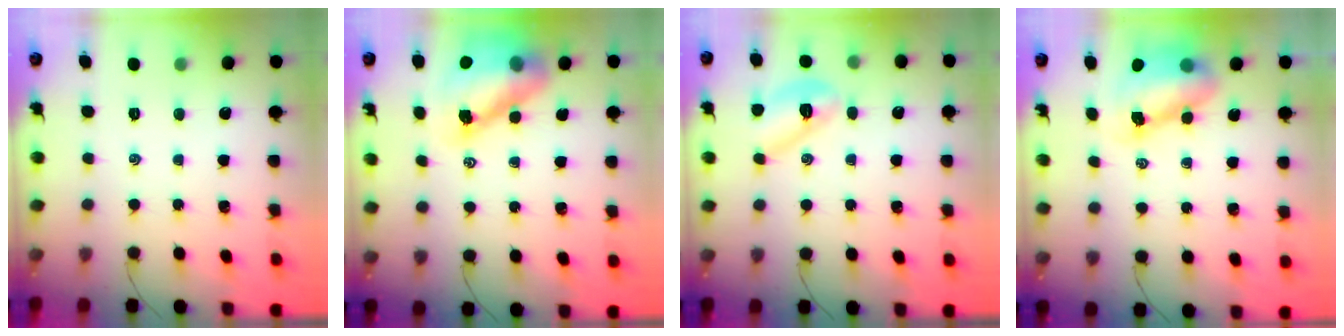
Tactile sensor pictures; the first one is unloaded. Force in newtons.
{"total": 13.1, "press": 12.7, "slide": 3.5}
{"total": 8.6, "press": 8.6, "slide": 0.5}
{"total": 8.5, "press": 8.2, "slide": 2.0}